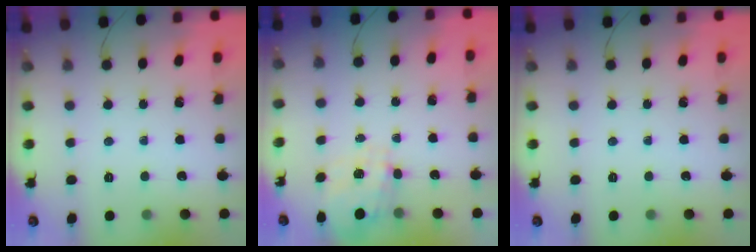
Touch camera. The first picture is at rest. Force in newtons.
{"total": 1.5, "press": 1.4, "slide": 0.3}
{"total": 0.0}